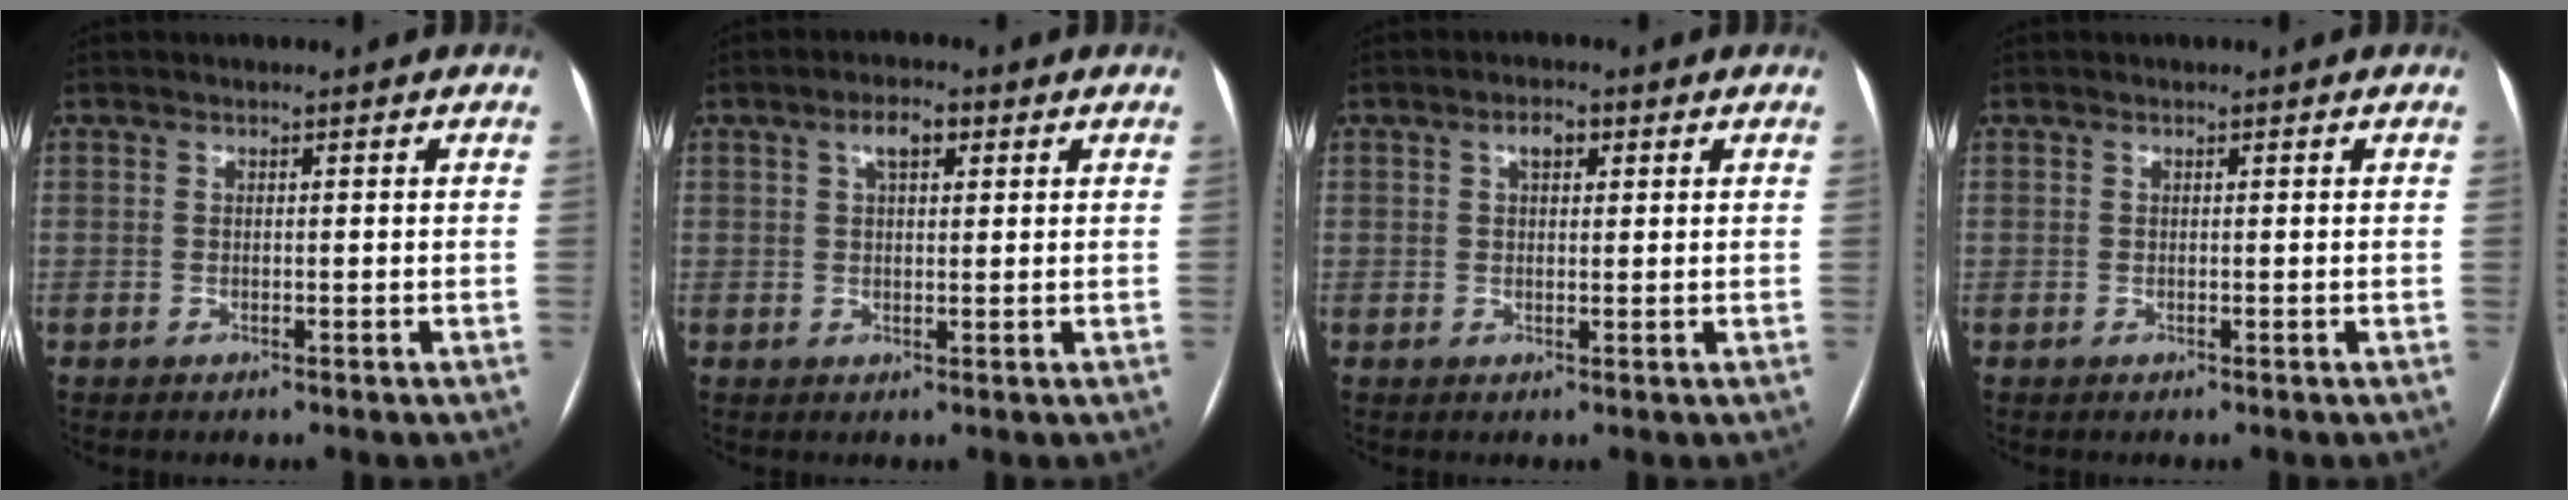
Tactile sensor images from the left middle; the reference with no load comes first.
{"total": 3.6, "force": [1.6, 1.5, 2.8], "torque": [-0.054, 0.012, 0.027]}
{"total": 2.5, "force": [1.1, 1.3, 1.9], "torque": [-0.036, 0.010, 0.018]}
{"total": 0.0}